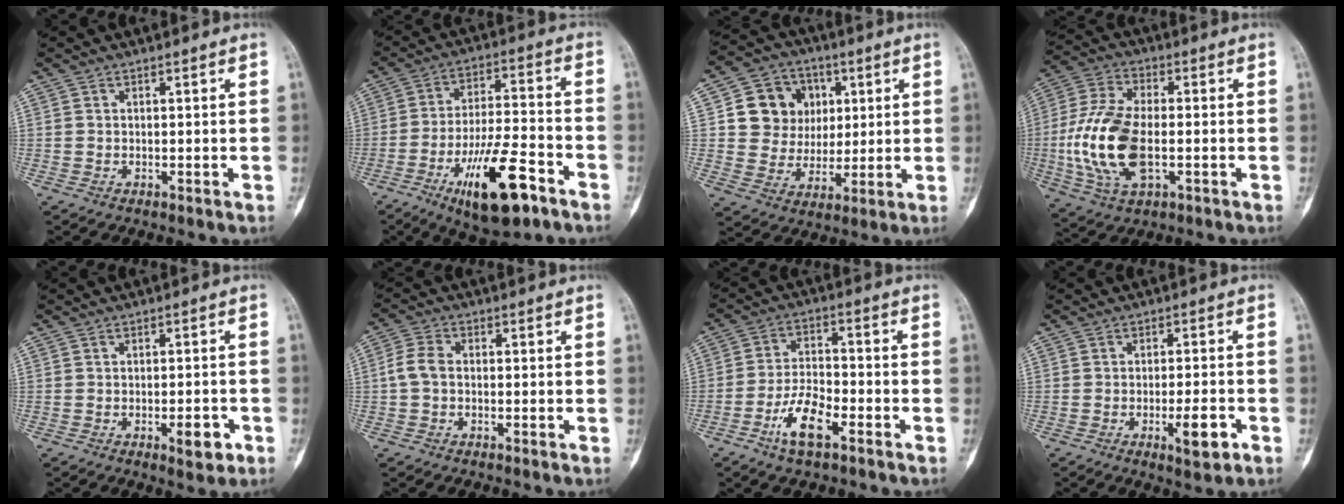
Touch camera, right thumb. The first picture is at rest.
{"total": 16.5, "force": [-8.7, 5.2, 13.0], "torque": [-0.218, 0.048, -0.139]}
{"total": 13.0, "force": [3.4, 11.6, 4.8], "torque": [-0.035, 0.000, 0.063]}
{"total": 15.9, "force": [-2.3, 8.2, 13.4], "torque": [-0.286, 0.008, -0.041]}
{"total": 4.3, "force": [-1.8, 1.6, 3.5], "torque": [-0.040, 0.004, -0.019]}
{"total": 4.1, "force": [-0.3, 2.8, 3.0], "torque": [-0.062, 0.010, -0.014]}
{"total": 8.7, "force": [-4.6, 3.3, 6.6], "torque": [-0.124, 0.023, -0.087]}
{"total": 5.6, "force": [-2.3, 1.4, 4.9], "torque": [-0.071, 0.003, -0.029]}